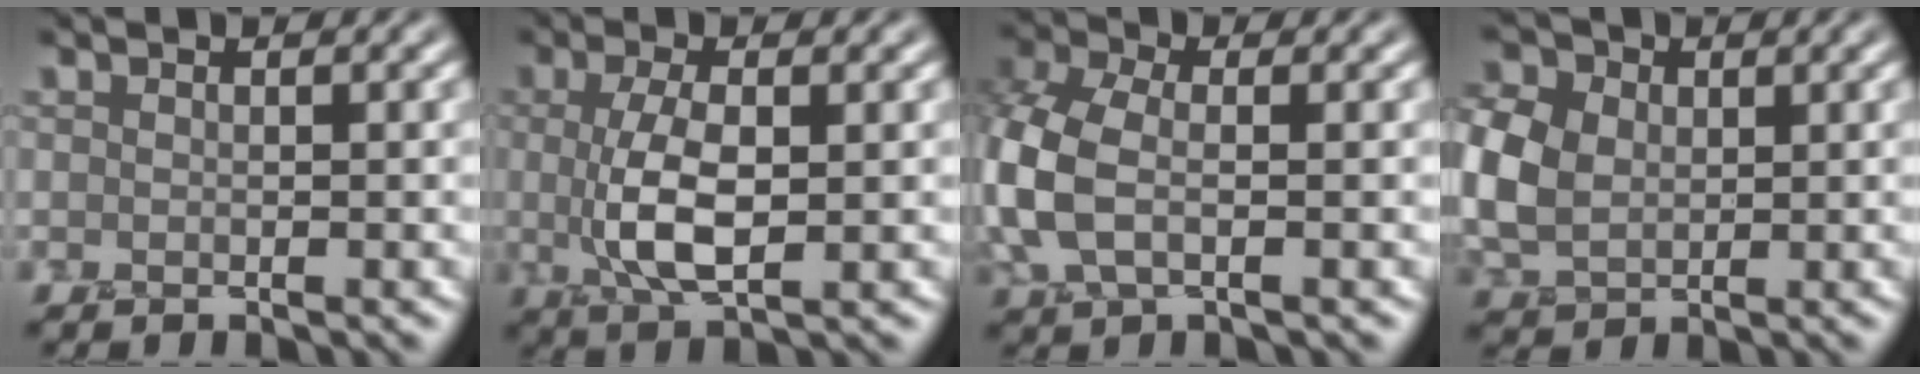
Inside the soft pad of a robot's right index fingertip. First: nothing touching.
{"total": 5.1, "force": [-0.1, 1.8, 4.7], "torque": [-0.106, -0.003, -0.003]}
{"total": 6.6, "force": [-0.5, 3.9, 5.3], "torque": [-0.142, 0.001, -0.018]}
{"total": 6.4, "force": [0.6, 5.0, 4.0], "torque": [-0.115, 0.010, 0.007]}